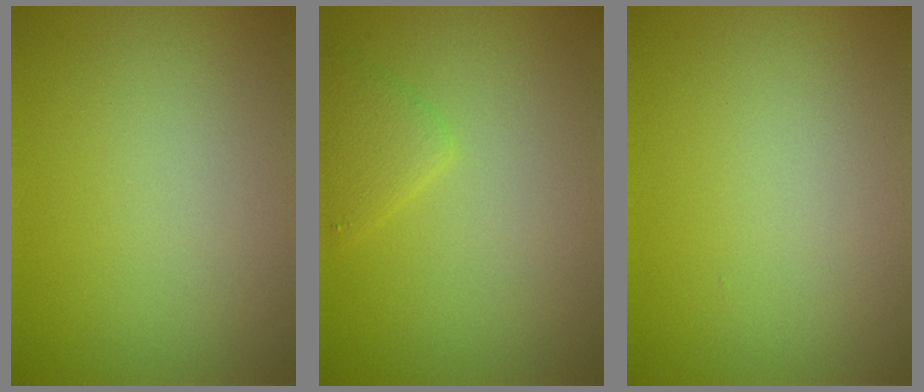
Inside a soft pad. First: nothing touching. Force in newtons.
{"total": 1.7, "press": 1.7, "slide": 0.1}
{"total": 0.0}